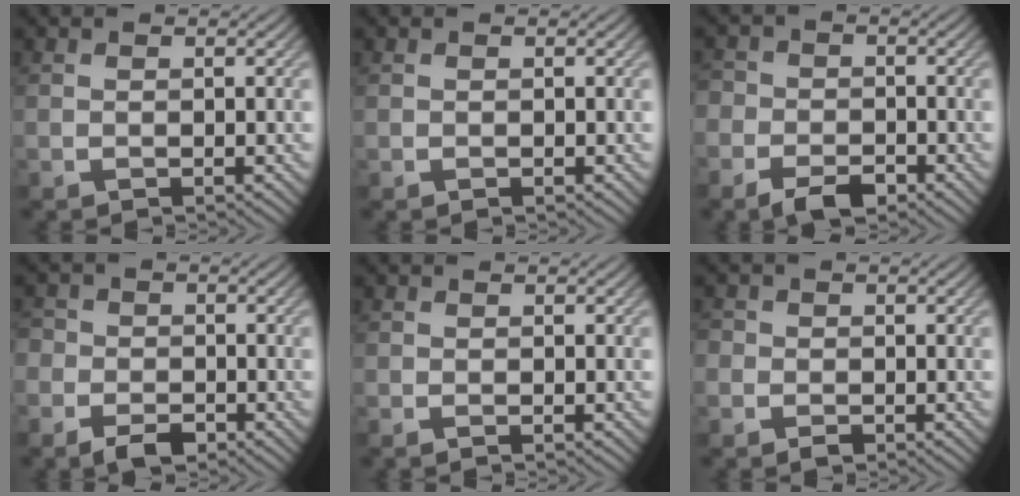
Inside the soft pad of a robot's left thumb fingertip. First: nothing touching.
{"total": 0.0}
{"total": 4.7, "force": [-2.9, 2.9, 2.3], "torque": [-0.043, -0.003, -0.062]}
{"total": 4.2, "force": [-2.5, 2.7, 2.0], "torque": [-0.037, -0.003, -0.057]}
{"total": 0.8, "force": [-0.5, 0.0, 0.5], "torque": [-0.012, -0.002, -0.010]}
{"total": 2.1, "force": [-1.0, 1.8, 0.7], "torque": [0.000, -0.005, -0.028]}